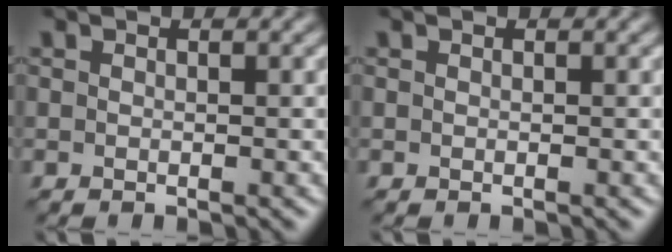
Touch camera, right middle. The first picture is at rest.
{"total": 0.0}